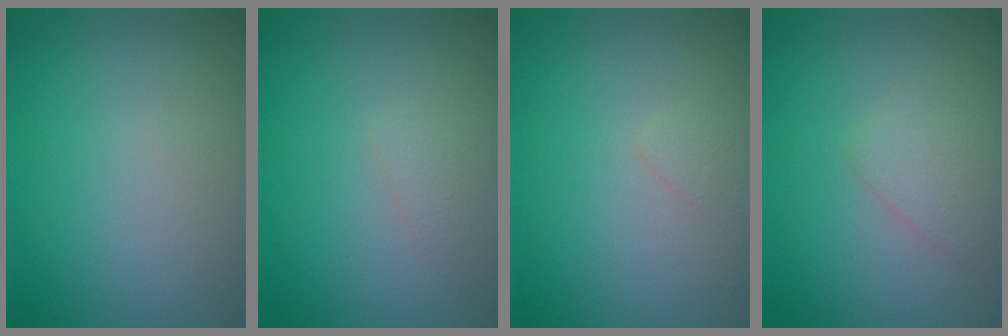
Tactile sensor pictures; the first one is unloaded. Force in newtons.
{"total": 0.9, "press": 0.9, "slide": 0.1}
{"total": 0.6, "press": 0.6, "slide": 0.1}
{"total": 1.7, "press": 1.7, "slide": 0.0}